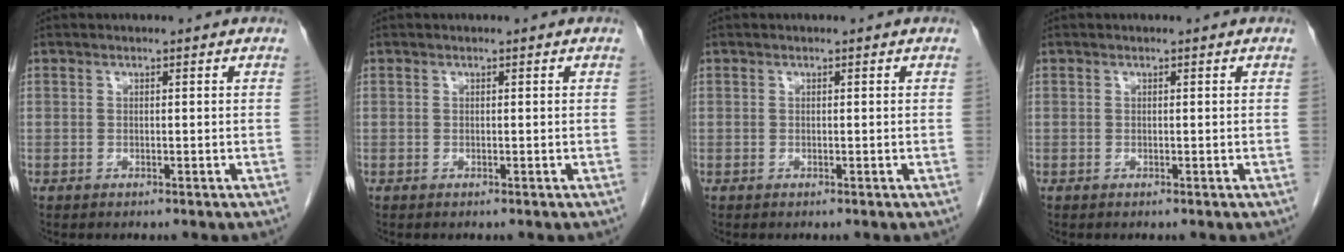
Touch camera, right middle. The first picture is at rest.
{"total": 0.0}
{"total": 0.0}
{"total": 0.0}